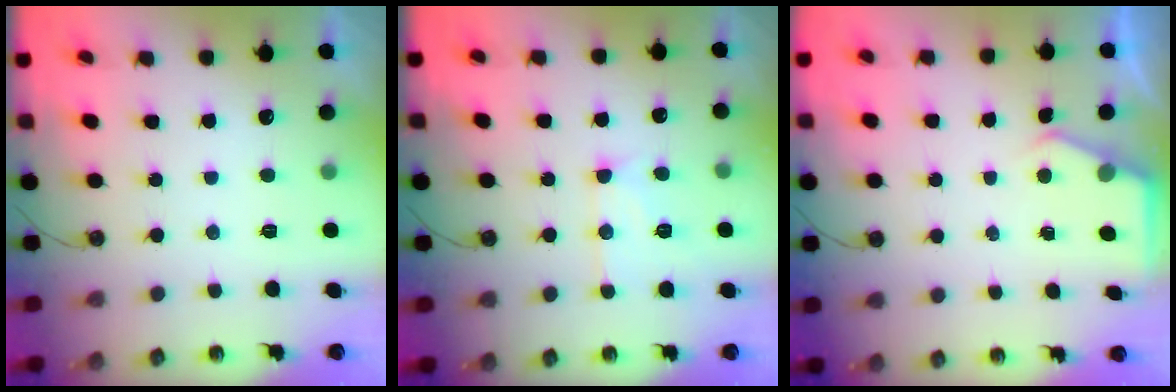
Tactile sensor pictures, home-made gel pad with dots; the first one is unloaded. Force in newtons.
{"total": 11.1, "press": 11.1, "slide": 0.8}
{"total": 2.9, "press": 2.9, "slide": 0.5}